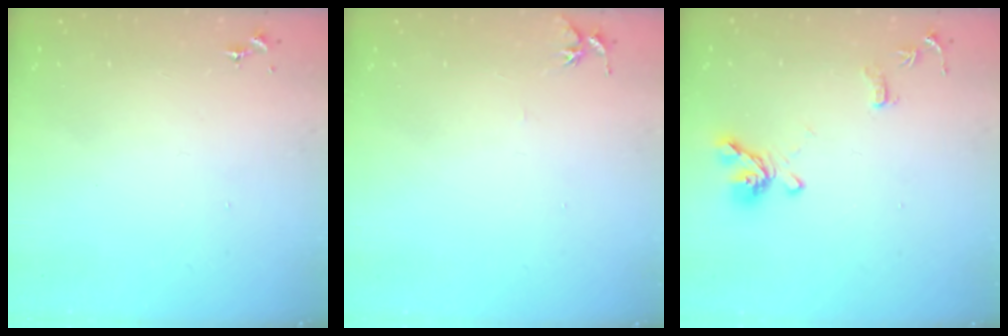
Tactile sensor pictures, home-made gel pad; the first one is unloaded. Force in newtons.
{"total": 4.9, "press": 4.8, "slide": 0.5}
{"total": 12.7, "press": 12.6, "slide": 1.5}